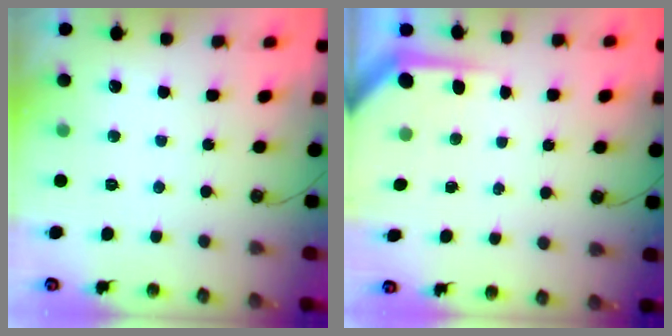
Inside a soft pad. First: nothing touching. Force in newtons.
{"total": 4.3, "press": 4.2, "slide": 0.4}